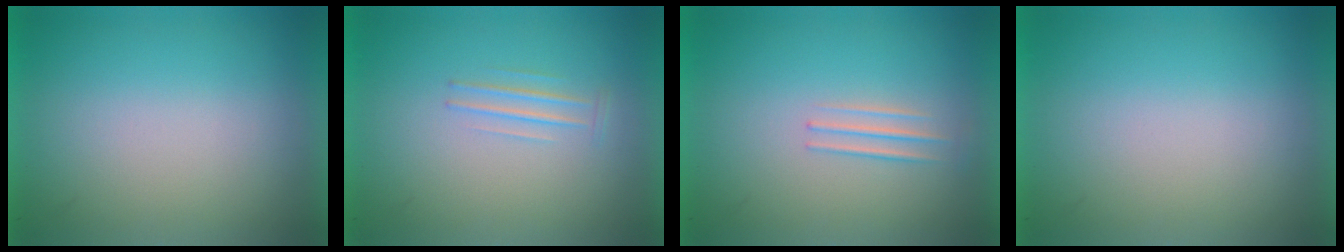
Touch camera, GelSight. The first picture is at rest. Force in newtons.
{"total": 1.1}
{"total": 1.4}
{"total": 0.0}